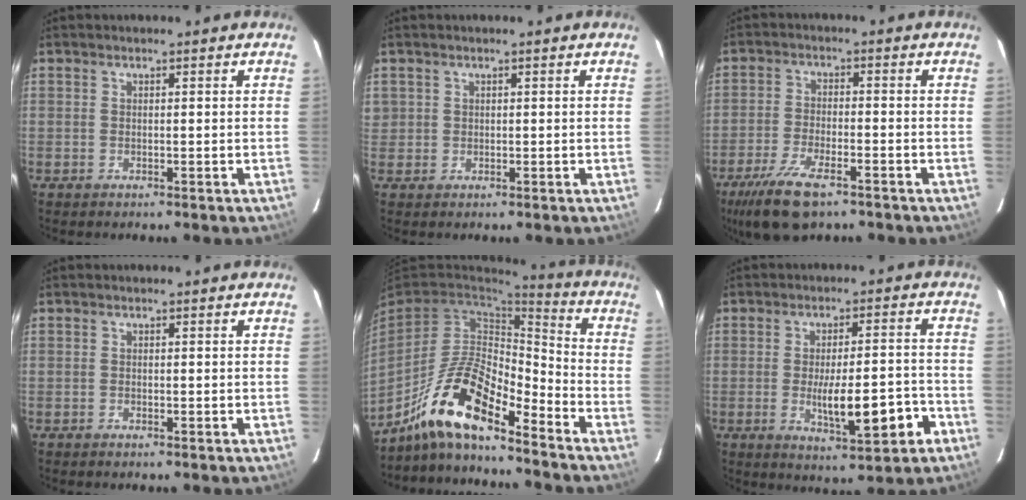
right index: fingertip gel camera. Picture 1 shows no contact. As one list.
[{"total": 2.8, "force": [0.7, 2.6, 0.6], "torque": [-0.017, 0.015, 0.020]}, {"total": 9.9, "force": [-6.6, 3.0, 6.8], "torque": [-0.136, -0.018, -0.116]}, {"total": 0.6, "force": [-0.3, 0.3, 0.3], "torque": [-0.011, 0.000, -0.005]}, {"total": 16.8, "force": [-12.2, 4.3, 10.8], "torque": [-0.209, 0.013, -0.224]}, {"total": 11.1, "force": [-3.8, 2.5, 10.1], "torque": [-0.155, 0.001, -0.050]}]